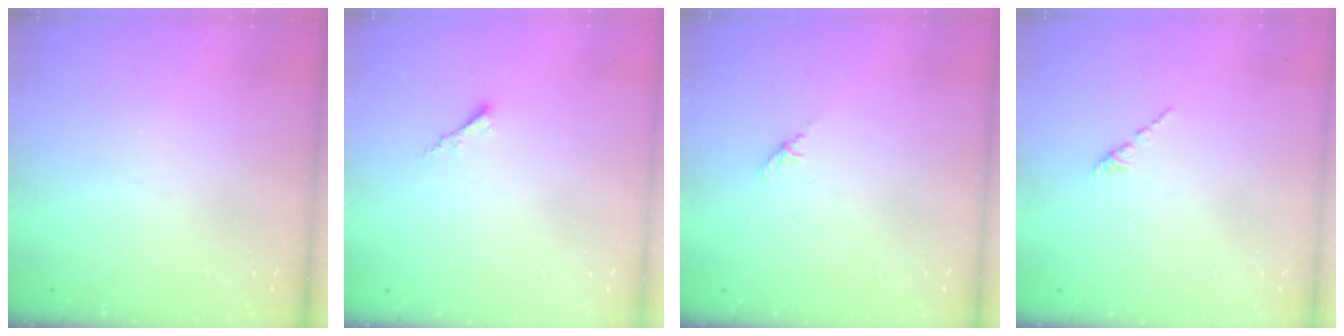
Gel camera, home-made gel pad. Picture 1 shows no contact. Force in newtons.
{"total": 1.8, "press": 1.7, "slide": 0.5}
{"total": 1.8, "press": 1.7, "slide": 0.6}
{"total": 1.6, "press": 1.5, "slide": 0.6}